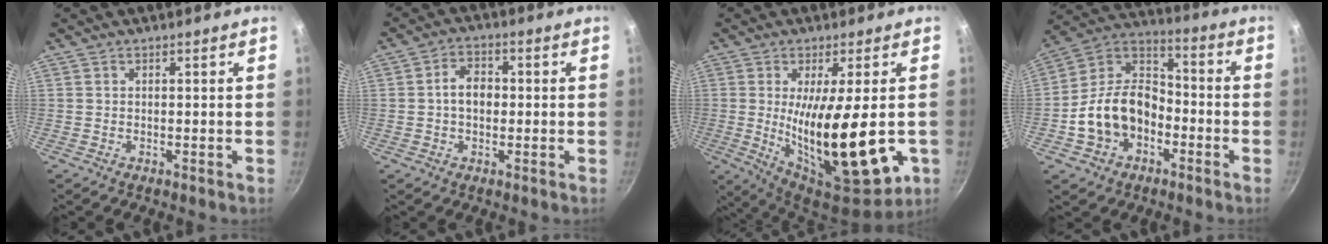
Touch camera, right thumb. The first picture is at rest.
{"total": 5.4, "force": [-0.2, 3.9, 3.7], "torque": [-0.042, 0.016, -0.009]}
{"total": 21.3, "force": [-2.6, 6.8, 20.0], "torque": [-0.303, -0.025, -0.025]}
{"total": 15.6, "force": [-4.8, 11.3, 9.6], "torque": [-0.147, 0.055, -0.099]}